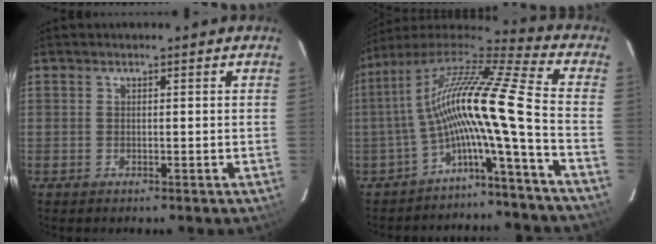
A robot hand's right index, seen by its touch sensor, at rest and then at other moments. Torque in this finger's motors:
{"motor_torque": [1.40, -0.74, 1.05, 0.21]}